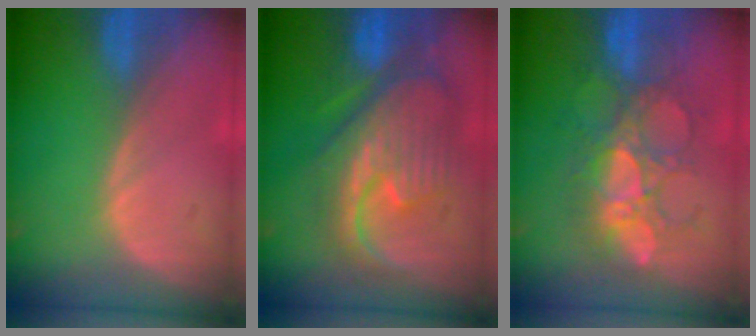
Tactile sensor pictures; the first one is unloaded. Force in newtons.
{"total": 11.8, "press": 11.7, "slide": 1.2}
{"total": 8.9, "press": 8.7, "slide": 1.6}